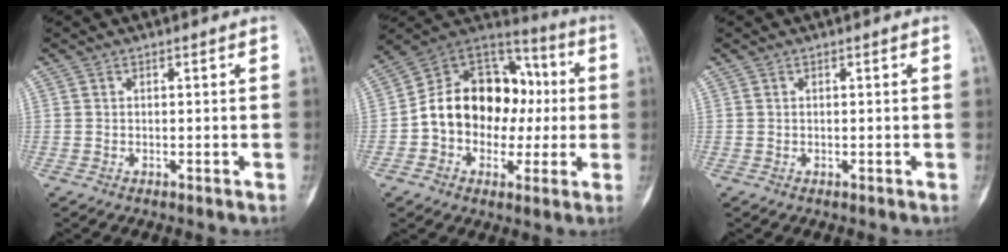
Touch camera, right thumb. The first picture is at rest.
{"total": 19.0, "force": [-0.7, 14.6, 12.2], "torque": [-0.152, 0.049, -0.013]}
{"total": 0.0}